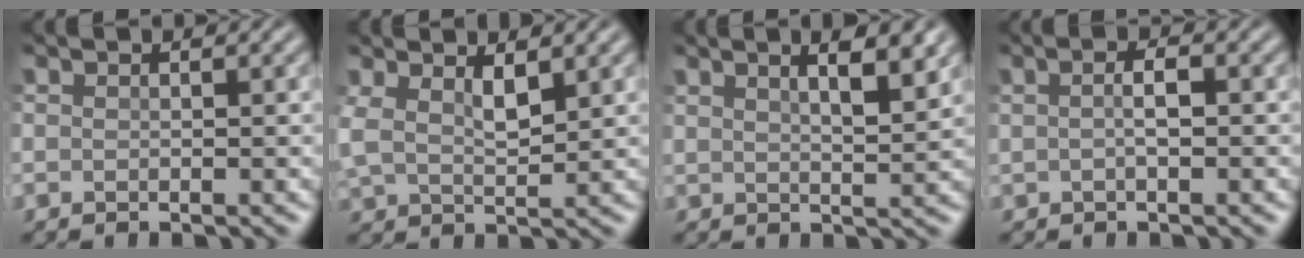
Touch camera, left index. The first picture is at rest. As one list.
[{"total": 3.6, "force": [1.5, 1.5, 2.8], "torque": [-0.074, -0.001, 0.029]}, {"total": 4.6, "force": [2.8, 1.5, 3.4], "torque": [-0.027, 0.015, 0.023]}, {"total": 1.7, "force": [-0.1, 0.5, 1.6], "torque": [-0.026, -0.004, -0.003]}]